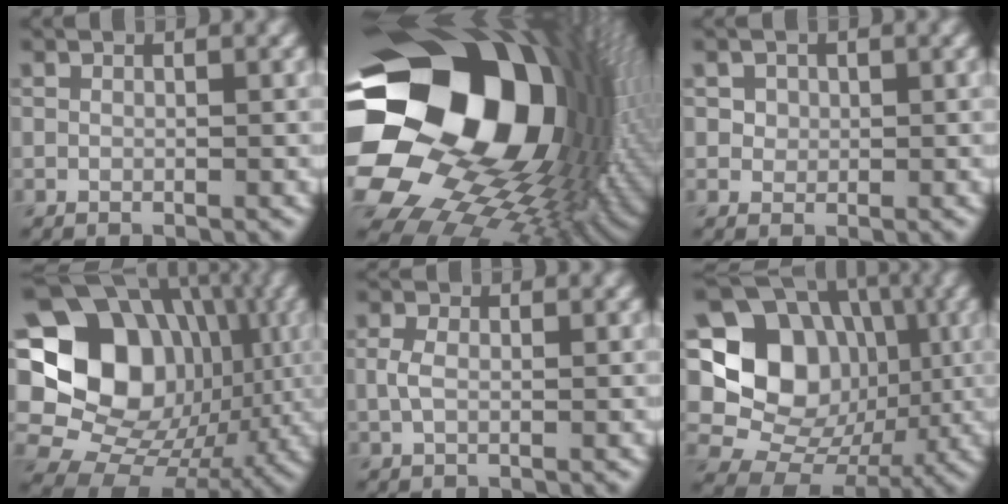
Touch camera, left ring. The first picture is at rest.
{"total": 22.8, "force": [2.4, 16.6, 15.4], "torque": [-0.297, -0.044, 0.045]}
{"total": 1.7, "force": [0.7, 1.4, 0.6], "torque": [-0.016, -0.003, 0.025]}
{"total": 18.8, "force": [2.7, 16.1, 9.3], "torque": [-0.187, 0.026, 0.041]}
{"total": 1.6, "force": [0.1, 1.0, 1.2], "torque": [-0.030, 0.001, 0.000]}
{"total": 12.3, "force": [1.3, 10.5, 6.2], "torque": [-0.095, 0.001, 0.002]}